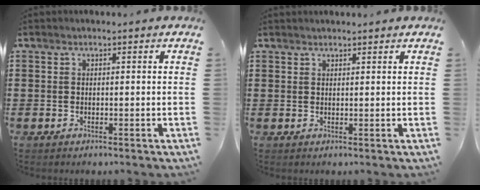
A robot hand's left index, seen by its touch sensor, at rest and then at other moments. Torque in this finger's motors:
{"motor_torque": [0.14, 0.03, 0.05, 0.00]}